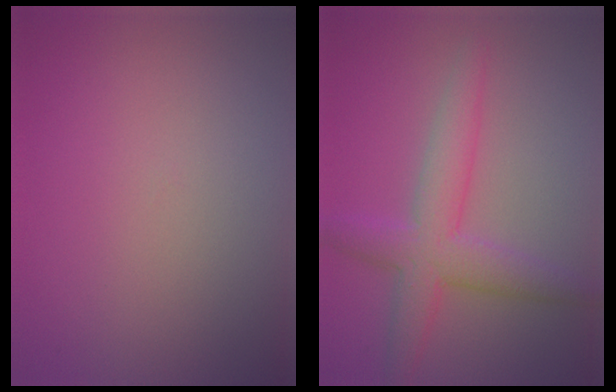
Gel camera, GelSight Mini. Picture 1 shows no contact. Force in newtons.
{"total": 4.4, "press": 4.4, "slide": 0.1}